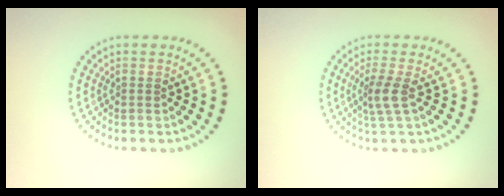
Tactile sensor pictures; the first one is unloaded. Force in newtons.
{"total": 2.4, "press": 1.9, "slide": 1.6}